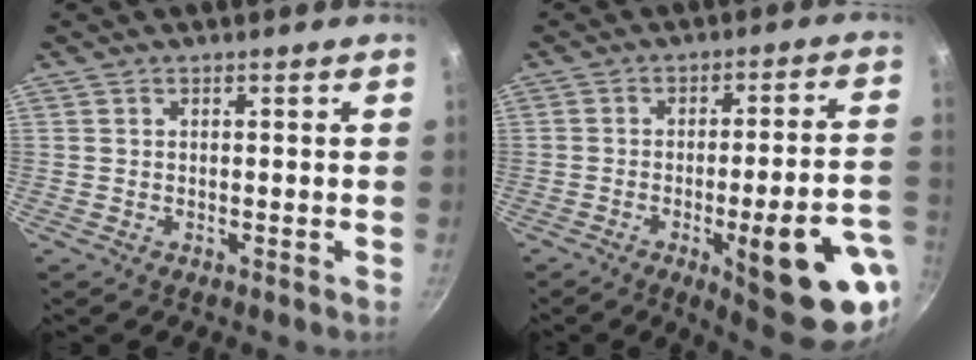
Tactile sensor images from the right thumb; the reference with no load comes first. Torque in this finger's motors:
{"motor_torque": [2.75, 2.27, 1.59, -0.78, 0.38]}